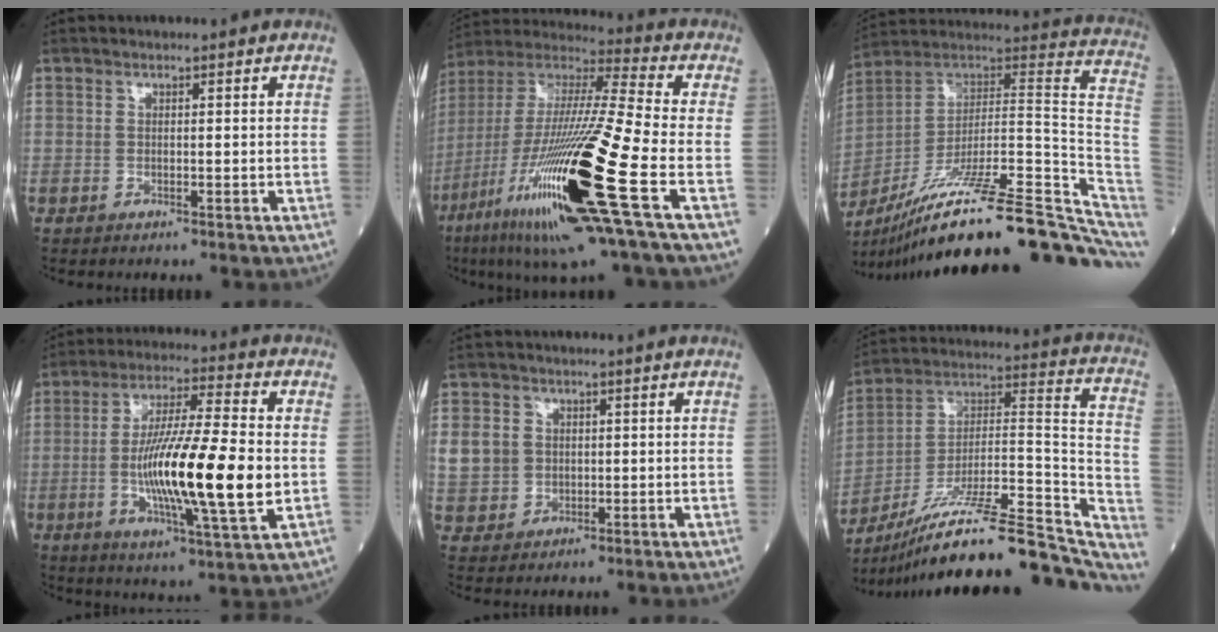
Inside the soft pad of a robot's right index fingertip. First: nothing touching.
{"total": 26.9, "force": [-9.5, 1.5, 25.2], "torque": [-0.494, -0.053, -0.176]}
{"total": 33.0, "force": [-22.9, 4.6, 23.3], "torque": [-0.260, 0.012, -0.345]}
{"total": 18.1, "force": [-2.0, 1.2, 18.0], "torque": [-0.321, -0.013, -0.038]}
{"total": 8.1, "force": [1.3, 7.4, 2.9], "torque": [-0.081, 0.016, 0.042]}
{"total": 29.4, "force": [-24.9, 4.3, 15.0], "torque": [-0.160, 0.012, -0.372]}